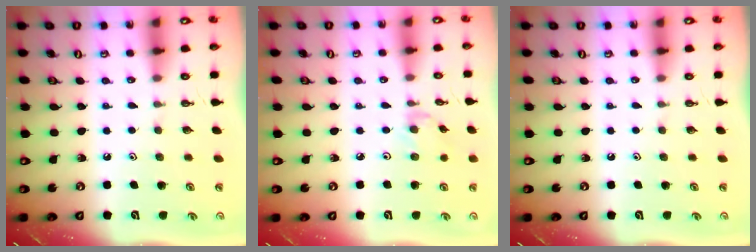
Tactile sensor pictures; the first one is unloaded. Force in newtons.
{"total": 2.0, "press": 2.0, "slide": 0.4}
{"total": 0.0}